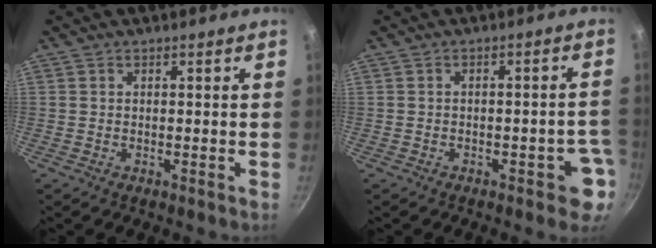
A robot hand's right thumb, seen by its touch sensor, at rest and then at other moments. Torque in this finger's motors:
{"motor_torque": [0.99, 0.99, 0.84, -0.53, 0.03]}